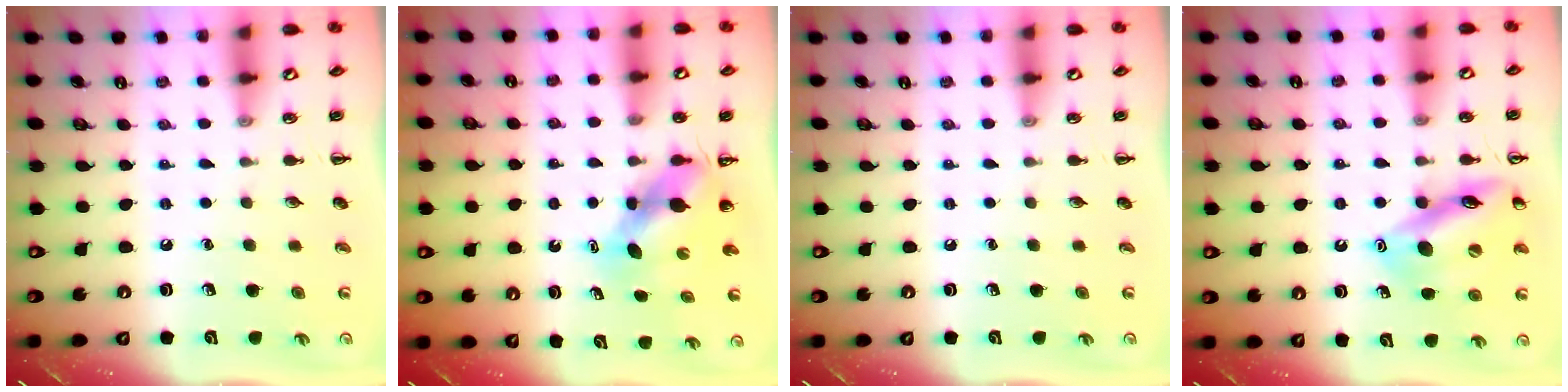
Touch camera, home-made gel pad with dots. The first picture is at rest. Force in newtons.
{"total": 6.2, "press": 6.1, "slide": 1.1}
{"total": 0.0}
{"total": 14.2, "press": 14.1, "slide": 1.1}